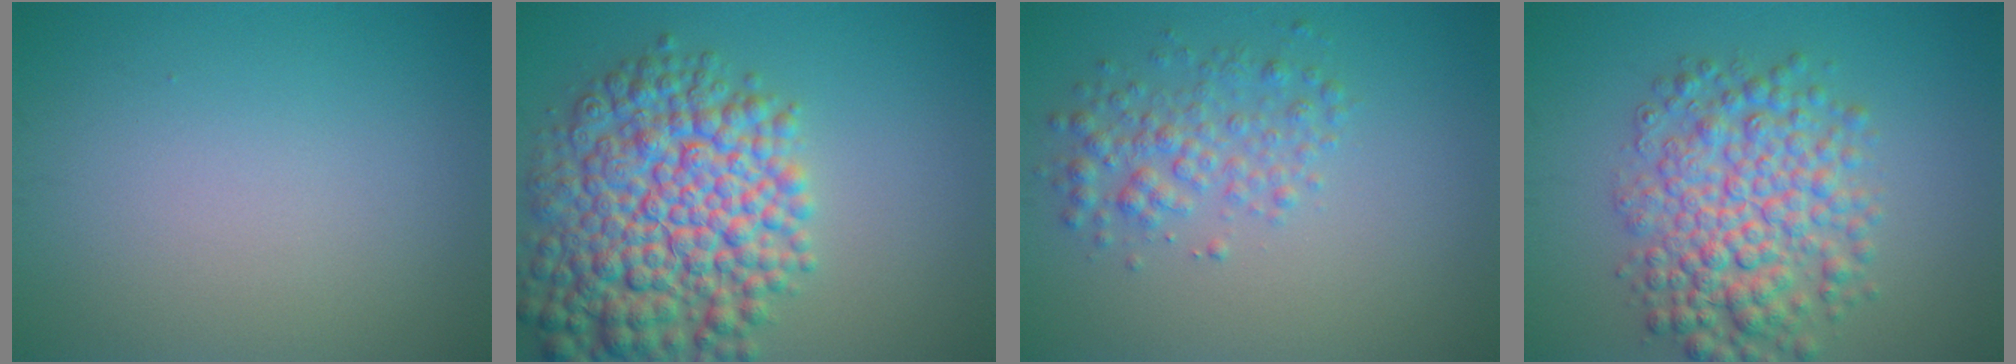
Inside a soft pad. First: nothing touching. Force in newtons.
{"total": 10.8, "press": 10.8, "slide": 0.3}
{"total": 3.0, "press": 3.0, "slide": 0.0}
{"total": 7.0, "press": 7.0, "slide": 0.1}